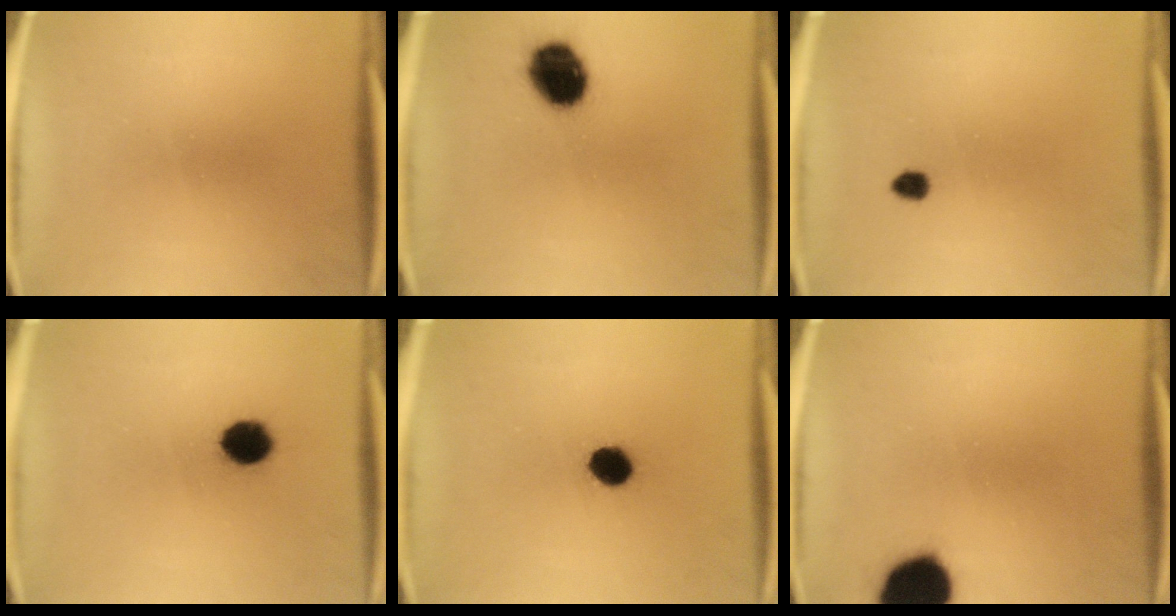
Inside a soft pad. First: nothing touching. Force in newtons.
{"total": 12.4}
{"total": 1.8}
{"total": 7.0}
{"total": 5.8}
{"total": 15.8}